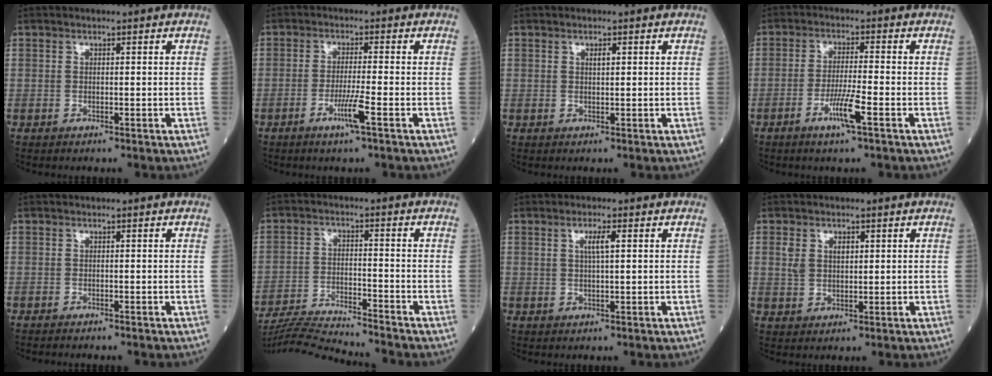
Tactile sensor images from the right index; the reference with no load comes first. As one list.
[{"total": 4.1, "force": [-2.0, -0.7, 3.5], "torque": [-0.071, -0.009, -0.041]}, {"total": 0.9, "force": [0.4, 0.2, 0.8], "torque": [-0.015, 0.000, 0.006]}, {"total": 5.2, "force": [-2.5, -0.3, 4.5], "torque": [-0.087, -0.009, -0.050]}, {"total": 1.4, "force": [-1.3, 0.1, 0.6], "torque": [-0.013, -0.002, -0.014]}, {"total": 12.4, "force": [-11.9, -1.3, 3.2], "torque": [-0.052, -0.010, -0.202]}, {"total": 2.5, "force": [0.8, 0.2, 2.4], "torque": [-0.046, 0.000, 0.013]}, {"total": 3.6, "force": [1.2, 2.2, 2.6], "torque": [-0.055, 0.014, 0.026]}]